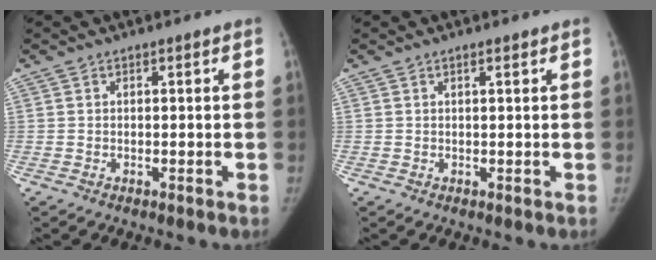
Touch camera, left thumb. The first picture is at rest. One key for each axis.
{"total": 0.9, "fx": 0.6, "fy": 0.1, "fz": 0.6, "tx": -0.010, "ty": -0.002, "tz": 0.011}